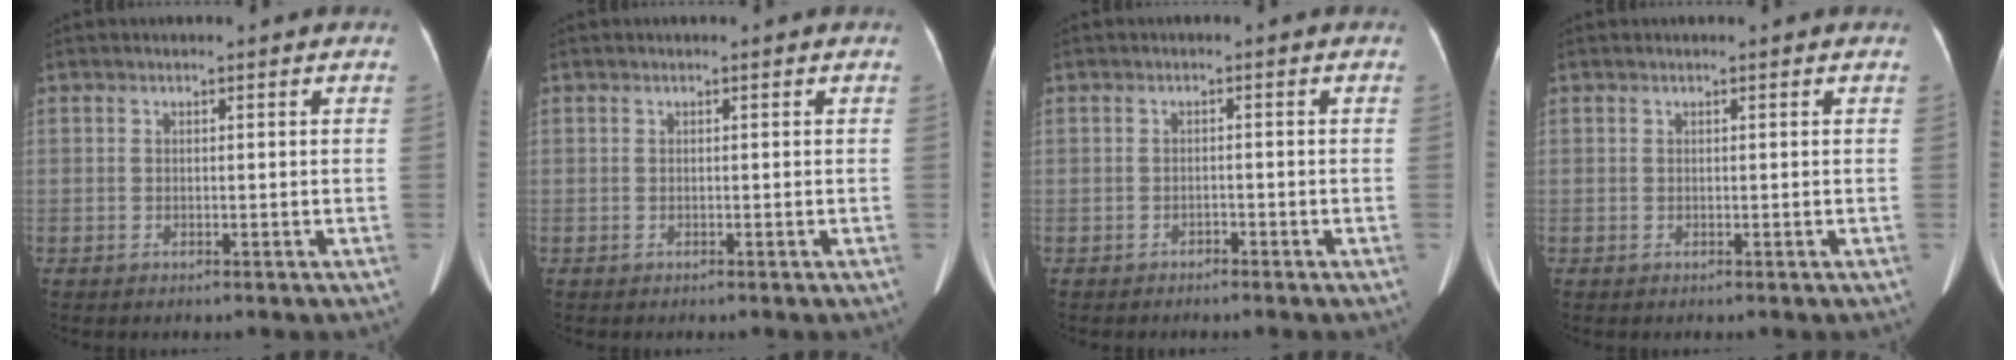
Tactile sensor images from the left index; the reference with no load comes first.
{"total": 0.0}
{"total": 1.0, "force": [-0.9, 0.3, 0.2], "torque": [-0.005, 0.001, -0.014]}
{"total": 0.0}